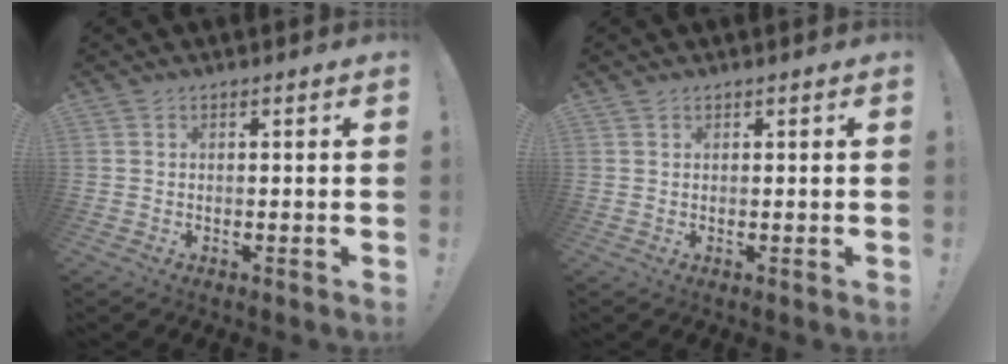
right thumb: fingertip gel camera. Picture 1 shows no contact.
{"total": 0.6, "force": [0.5, 0.3, 0.1], "torque": [0.001, -0.001, 0.010]}